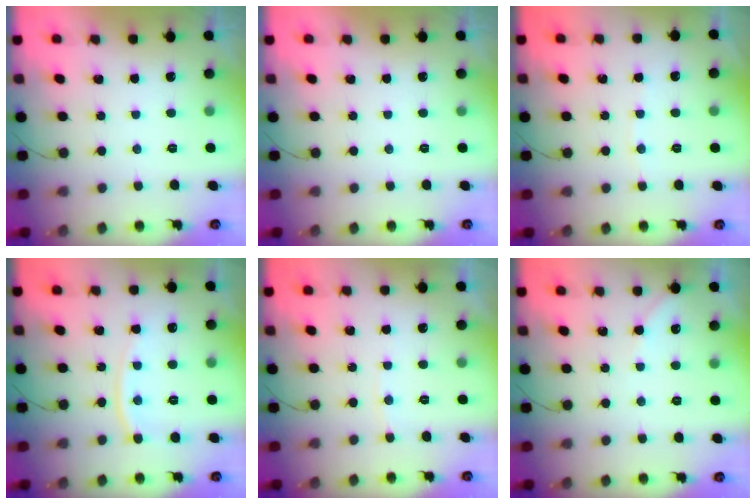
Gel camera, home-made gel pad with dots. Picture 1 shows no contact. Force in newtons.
{"total": 0.0}
{"total": 3.0, "press": 2.9, "slide": 0.4}
{"total": 9.1, "press": 9.1, "slide": 0.8}
{"total": 2.9, "press": 2.9, "slide": 0.3}
{"total": 2.4, "press": 2.3, "slide": 0.4}